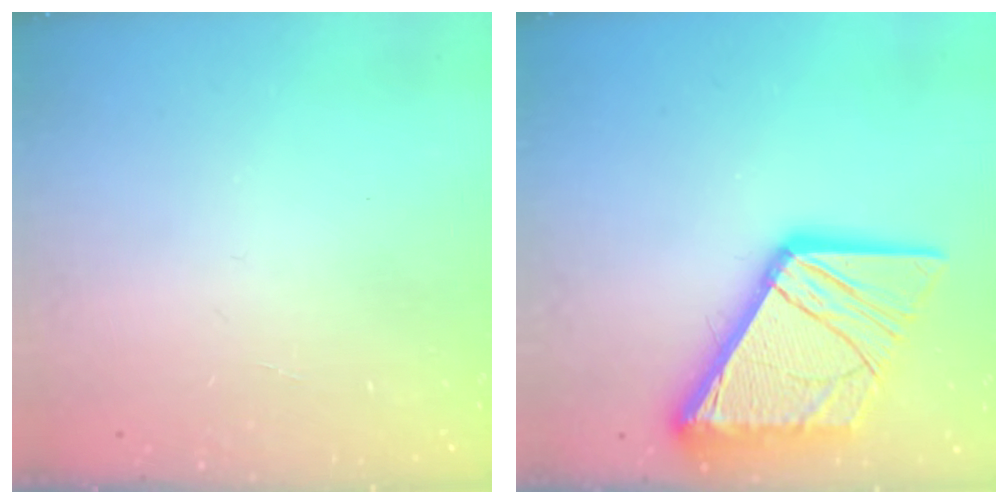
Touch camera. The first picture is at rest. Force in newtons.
{"total": 20.3, "press": 20.2, "slide": 2.4}